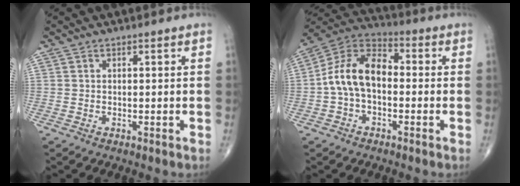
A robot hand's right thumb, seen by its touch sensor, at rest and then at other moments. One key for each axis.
{"total": 12.0, "fx": -1.0, "fy": 7.6, "fz": 9.3, "tx": -0.161, "ty": 0.038, "tz": -0.031}